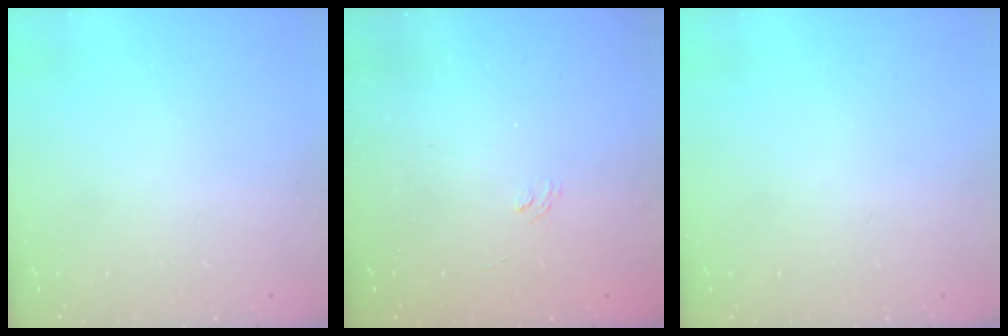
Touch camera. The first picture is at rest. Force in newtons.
{"total": 1.4, "press": 0.7, "slide": 1.1}
{"total": 0.0}